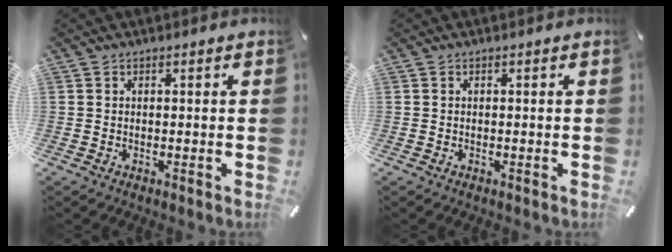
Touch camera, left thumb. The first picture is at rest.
{"total": 0.0}